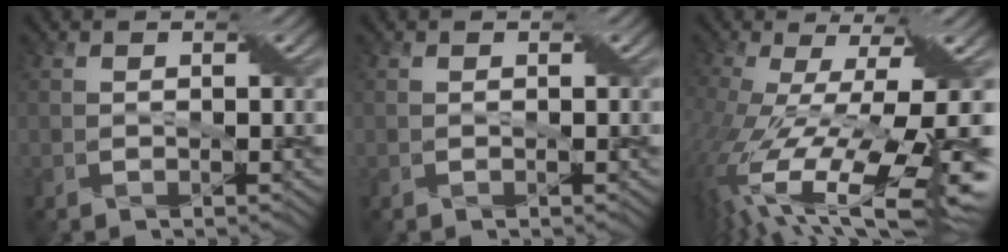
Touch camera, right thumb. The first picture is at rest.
{"total": 0.0}
{"total": 18.0, "force": [-4.2, 5.8, 16.5], "torque": [-0.339, -0.039, -0.051]}